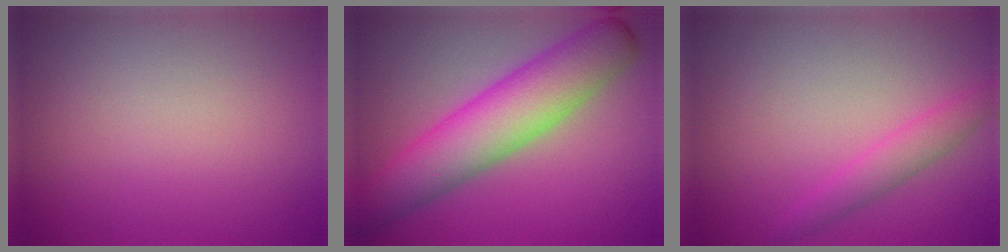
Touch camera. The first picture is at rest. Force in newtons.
{"total": 8.2, "press": 8.2, "slide": 0.2}
{"total": 2.0, "press": 2.0, "slide": 0.2}